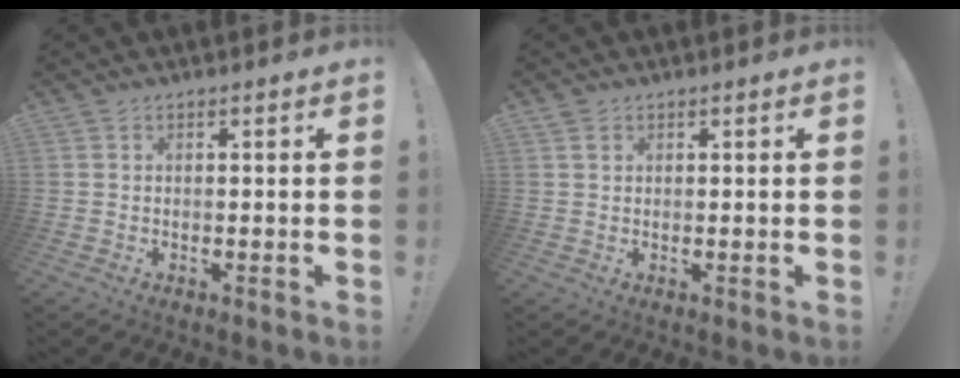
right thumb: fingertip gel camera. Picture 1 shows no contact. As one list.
[{"total": 1.2, "force": [0.7, 0.9, 0.4], "torque": [-0.001, -0.001, 0.012]}]